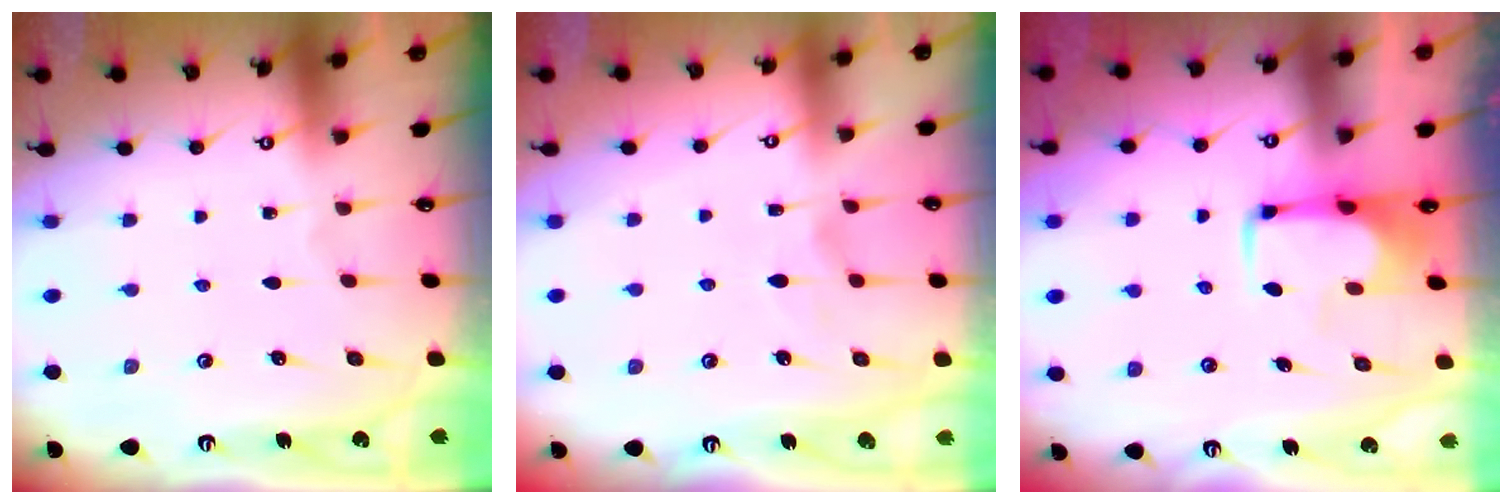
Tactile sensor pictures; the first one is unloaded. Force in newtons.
{"total": 1.4, "press": 1.0, "slide": 0.9}
{"total": 1.7, "press": 1.7, "slide": 0.4}